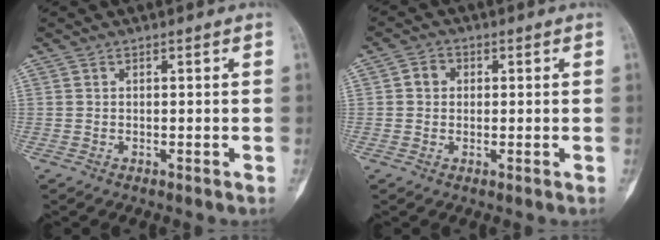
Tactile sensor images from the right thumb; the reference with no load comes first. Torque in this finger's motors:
{"motor_torque": [-0.19, 0.06, 0.22, -0.21, 0.00]}